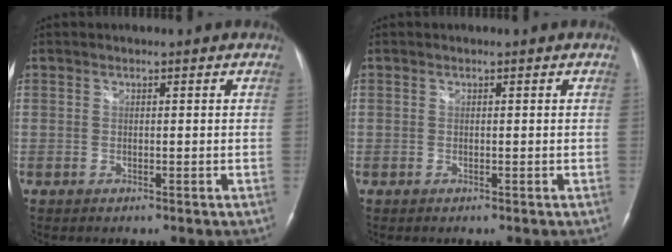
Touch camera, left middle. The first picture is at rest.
{"total": 0.0}